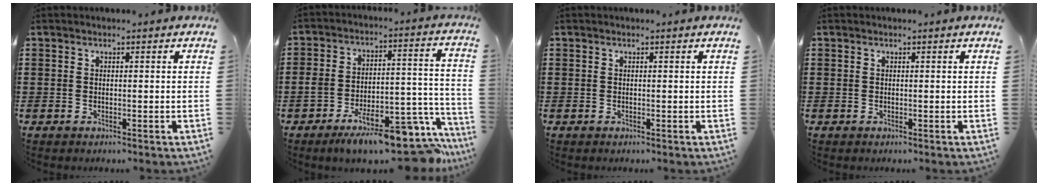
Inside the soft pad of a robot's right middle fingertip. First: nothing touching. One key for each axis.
{"total": 13.9, "fx": -11.2, "fy": 3.4, "fz": 7.5, "tx": -0.099, "ty": 0.053, "tz": -0.194}
{"total": 0.0}
{"total": 0.0}